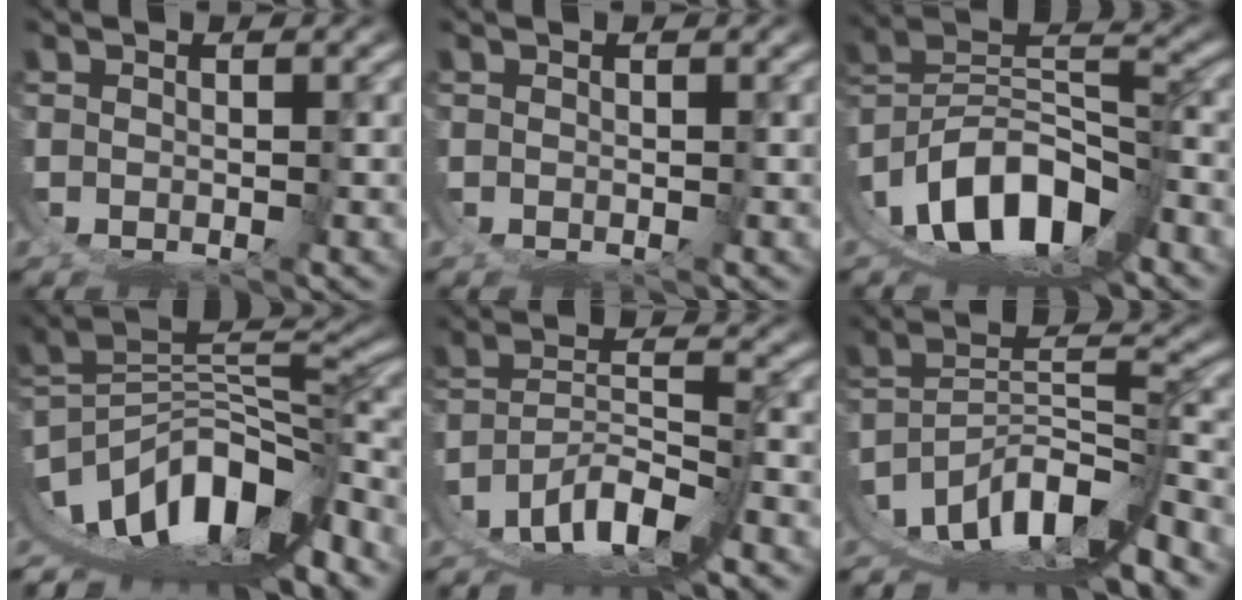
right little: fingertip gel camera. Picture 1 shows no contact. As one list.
[{"total": 0.0}, {"total": 13.2, "force": [-3.8, 8.6, 9.2], "torque": [-0.168, -0.040, -0.050]}, {"total": 15.4, "force": [-4.5, 8.9, 11.8], "torque": [-0.180, -0.026, -0.060]}, {"total": 9.7, "force": [-4.7, 5.6, 6.4], "torque": [-0.103, -0.024, -0.072]}, {"total": 12.5, "force": [-5.2, 7.2, 8.8], "torque": [-0.139, -0.026, -0.077]}]